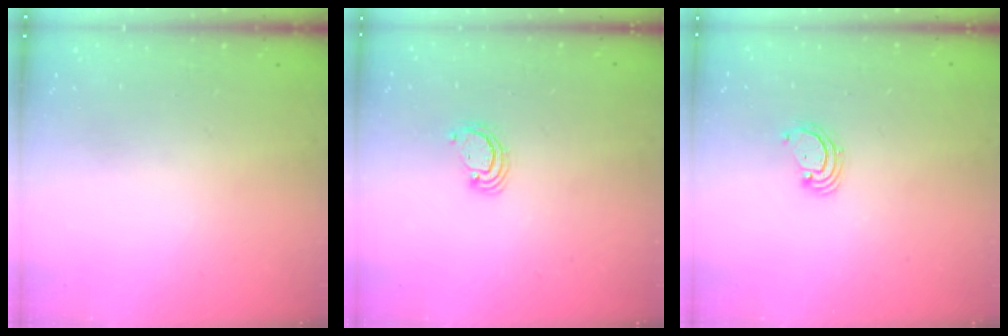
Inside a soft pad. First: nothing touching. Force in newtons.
{"total": 2.6, "press": 2.5, "slide": 0.2}
{"total": 2.8, "press": 2.8, "slide": 0.2}